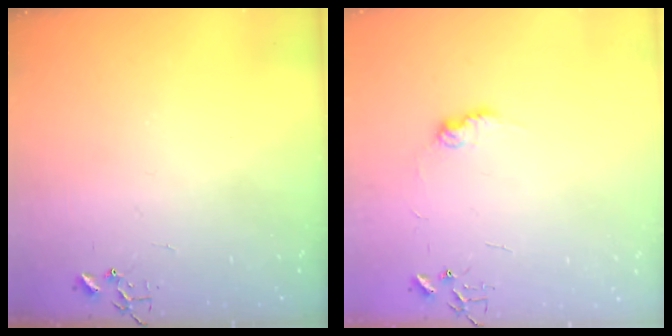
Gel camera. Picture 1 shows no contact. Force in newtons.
{"total": 7.2, "press": 7.2, "slide": 0.3}